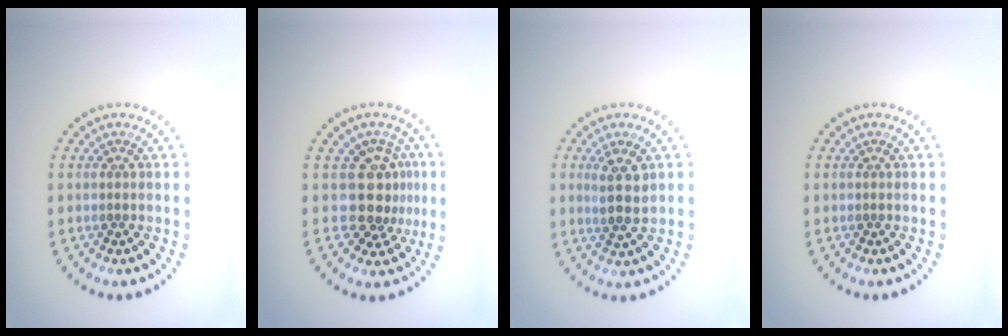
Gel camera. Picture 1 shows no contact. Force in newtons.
{"total": 3.6, "press": 2.7, "slide": 2.4}
{"total": 2.5, "press": 2.2, "slide": 1.0}
{"total": 0.0}